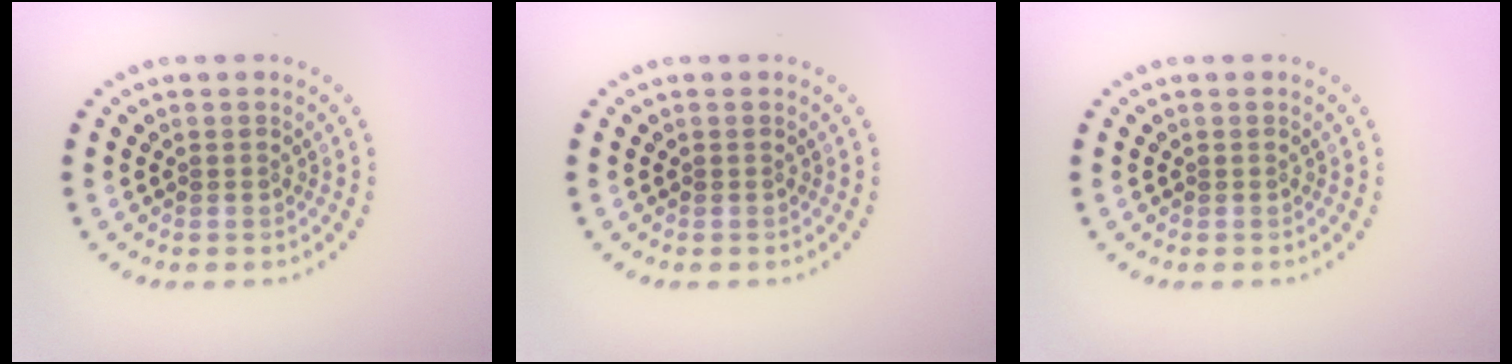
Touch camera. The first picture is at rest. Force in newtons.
{"total": 0.0}
{"total": 0.0}